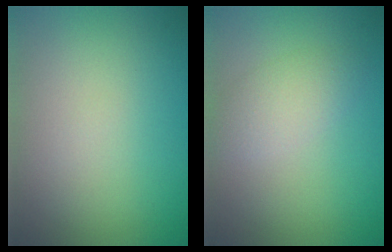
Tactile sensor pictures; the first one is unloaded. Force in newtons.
{"total": 2.3, "press": 2.3, "slide": 0.1}